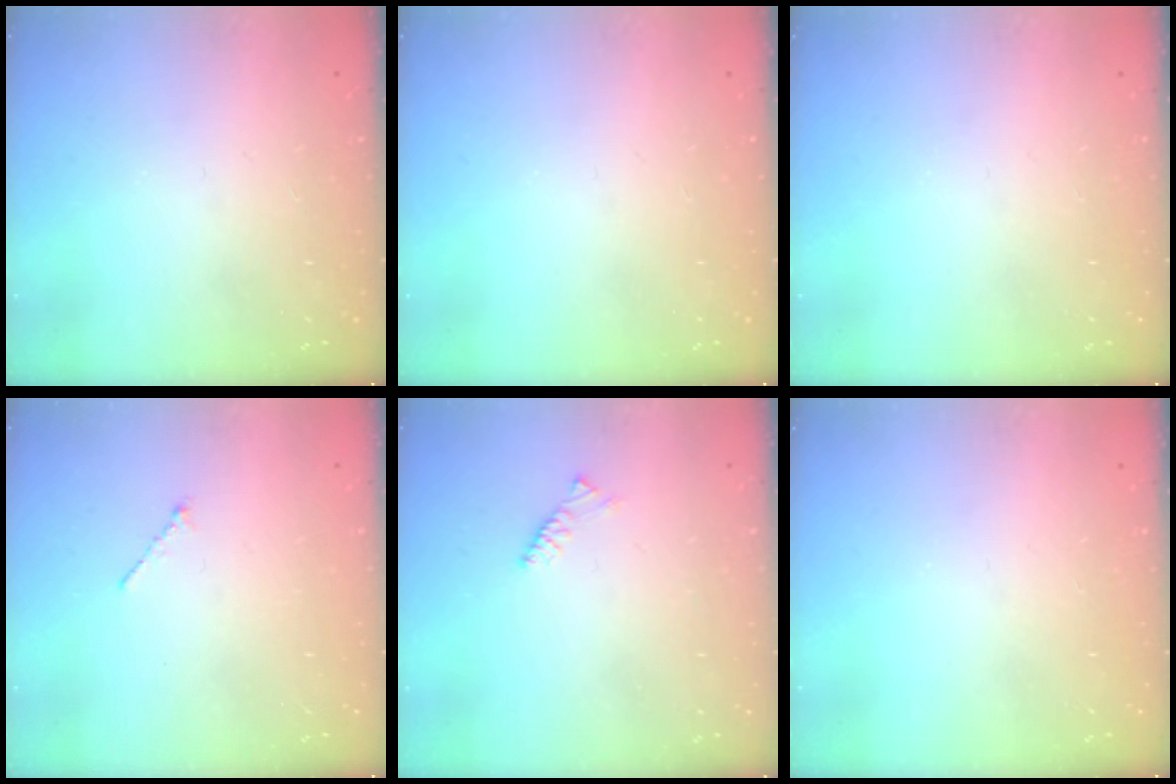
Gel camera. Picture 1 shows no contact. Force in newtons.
{"total": 0.0}
{"total": 0.0}
{"total": 1.2, "press": 1.2, "slide": 0.4}
{"total": 2.4, "press": 2.3, "slide": 0.6}
{"total": 0.0}